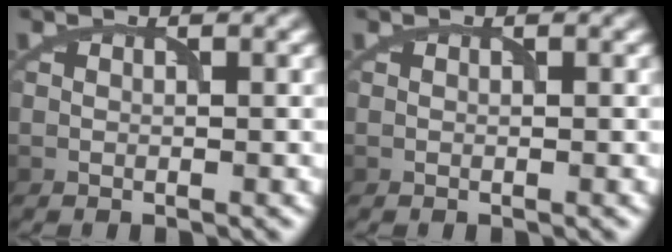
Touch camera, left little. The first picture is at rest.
{"total": 0.0}